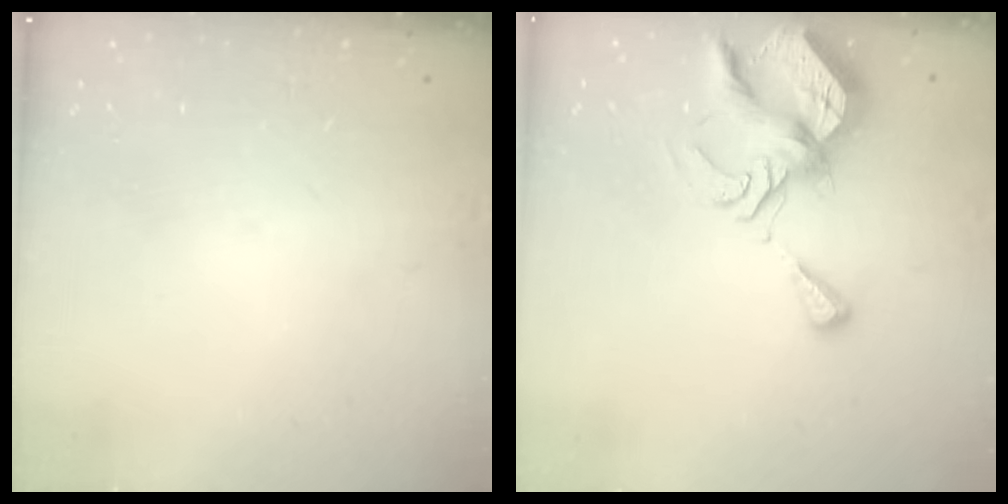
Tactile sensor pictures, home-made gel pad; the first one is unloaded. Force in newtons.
{"total": 12.1, "press": 12.1, "slide": 0.9}